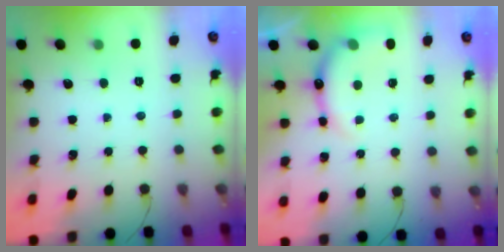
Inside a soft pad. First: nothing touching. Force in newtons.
{"total": 9.6, "press": 9.6, "slide": 0.3}